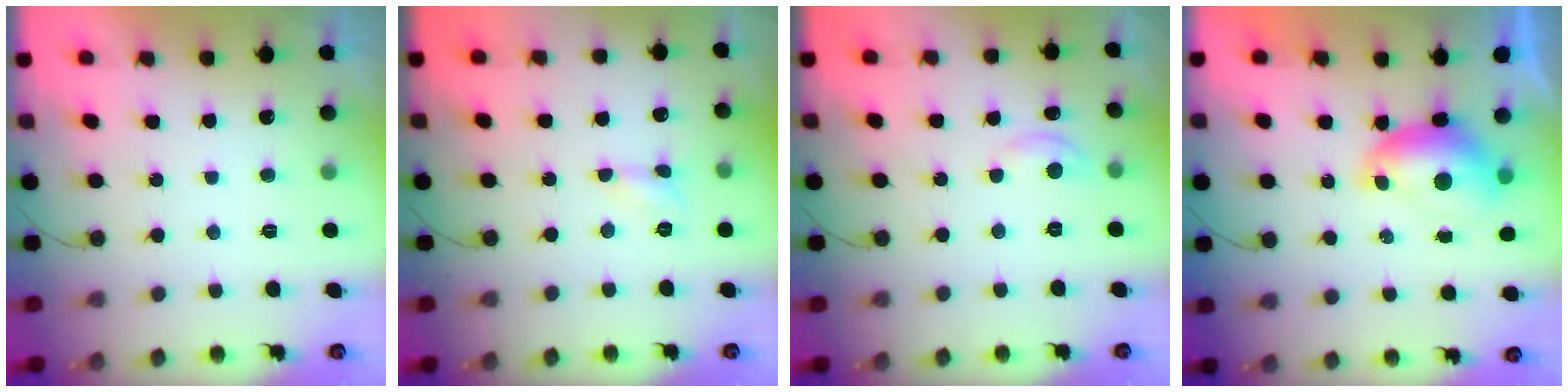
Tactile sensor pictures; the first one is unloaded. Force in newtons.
{"total": 2.8, "press": 2.8, "slide": 0.4}
{"total": 2.8, "press": 2.8, "slide": 0.3}
{"total": 7.9, "press": 7.9, "slide": 1.0}